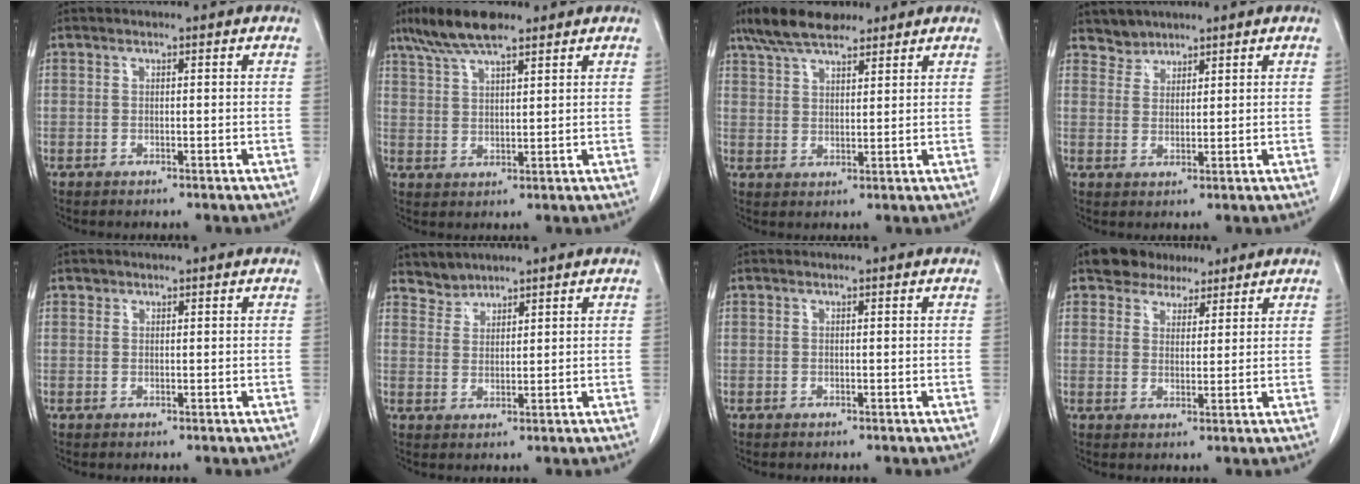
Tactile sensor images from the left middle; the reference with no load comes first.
{"total": 8.6, "force": [6.5, 1.8, 5.3], "torque": [-0.108, 0.014, 0.119]}
{"total": 9.0, "force": [7.1, 2.9, 4.7], "torque": [-0.091, 0.020, 0.128]}
{"total": 2.7, "force": [2.4, 1.1, -0.5], "torque": [0.015, 0.004, 0.042]}
{"total": 0.6, "force": [0.4, 0.4, 0.0], "torque": [0.004, 0.000, 0.006]}
{"total": 2.6, "force": [2.5, 0.8, -0.6], "torque": [0.016, 0.006, 0.049]}
{"total": 0.0}
{"total": 5.8, "force": [4.6, 3.4, 1.2], "torque": [-0.020, 0.017, 0.082]}